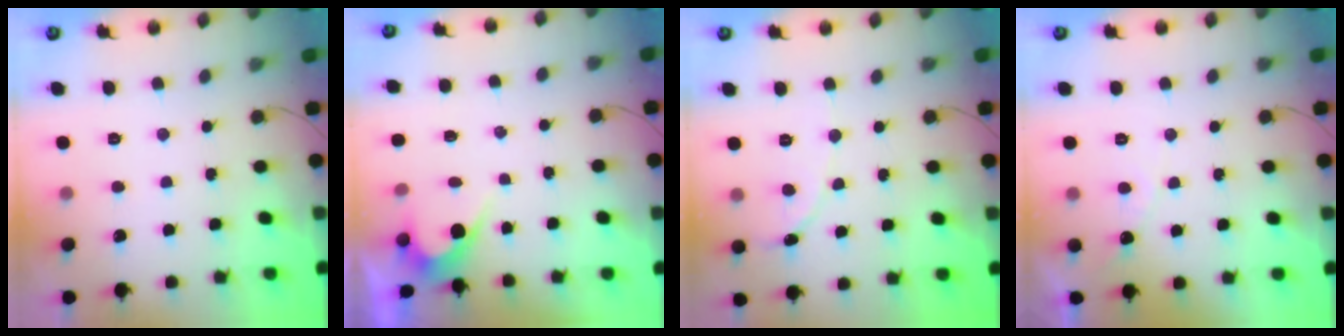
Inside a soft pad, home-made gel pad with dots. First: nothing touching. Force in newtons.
{"total": 3.4, "press": 3.4, "slide": 0.3}
{"total": 2.1, "press": 2.1, "slide": 0.2}
{"total": 4.7, "press": 4.7, "slide": 0.3}